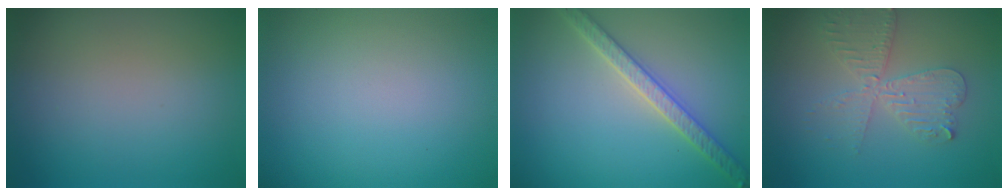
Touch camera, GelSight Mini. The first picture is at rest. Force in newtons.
{"total": 0.0}
{"total": 3.8, "press": 3.7, "slide": 0.8}
{"total": 4.3, "press": 3.6, "slide": 2.3}